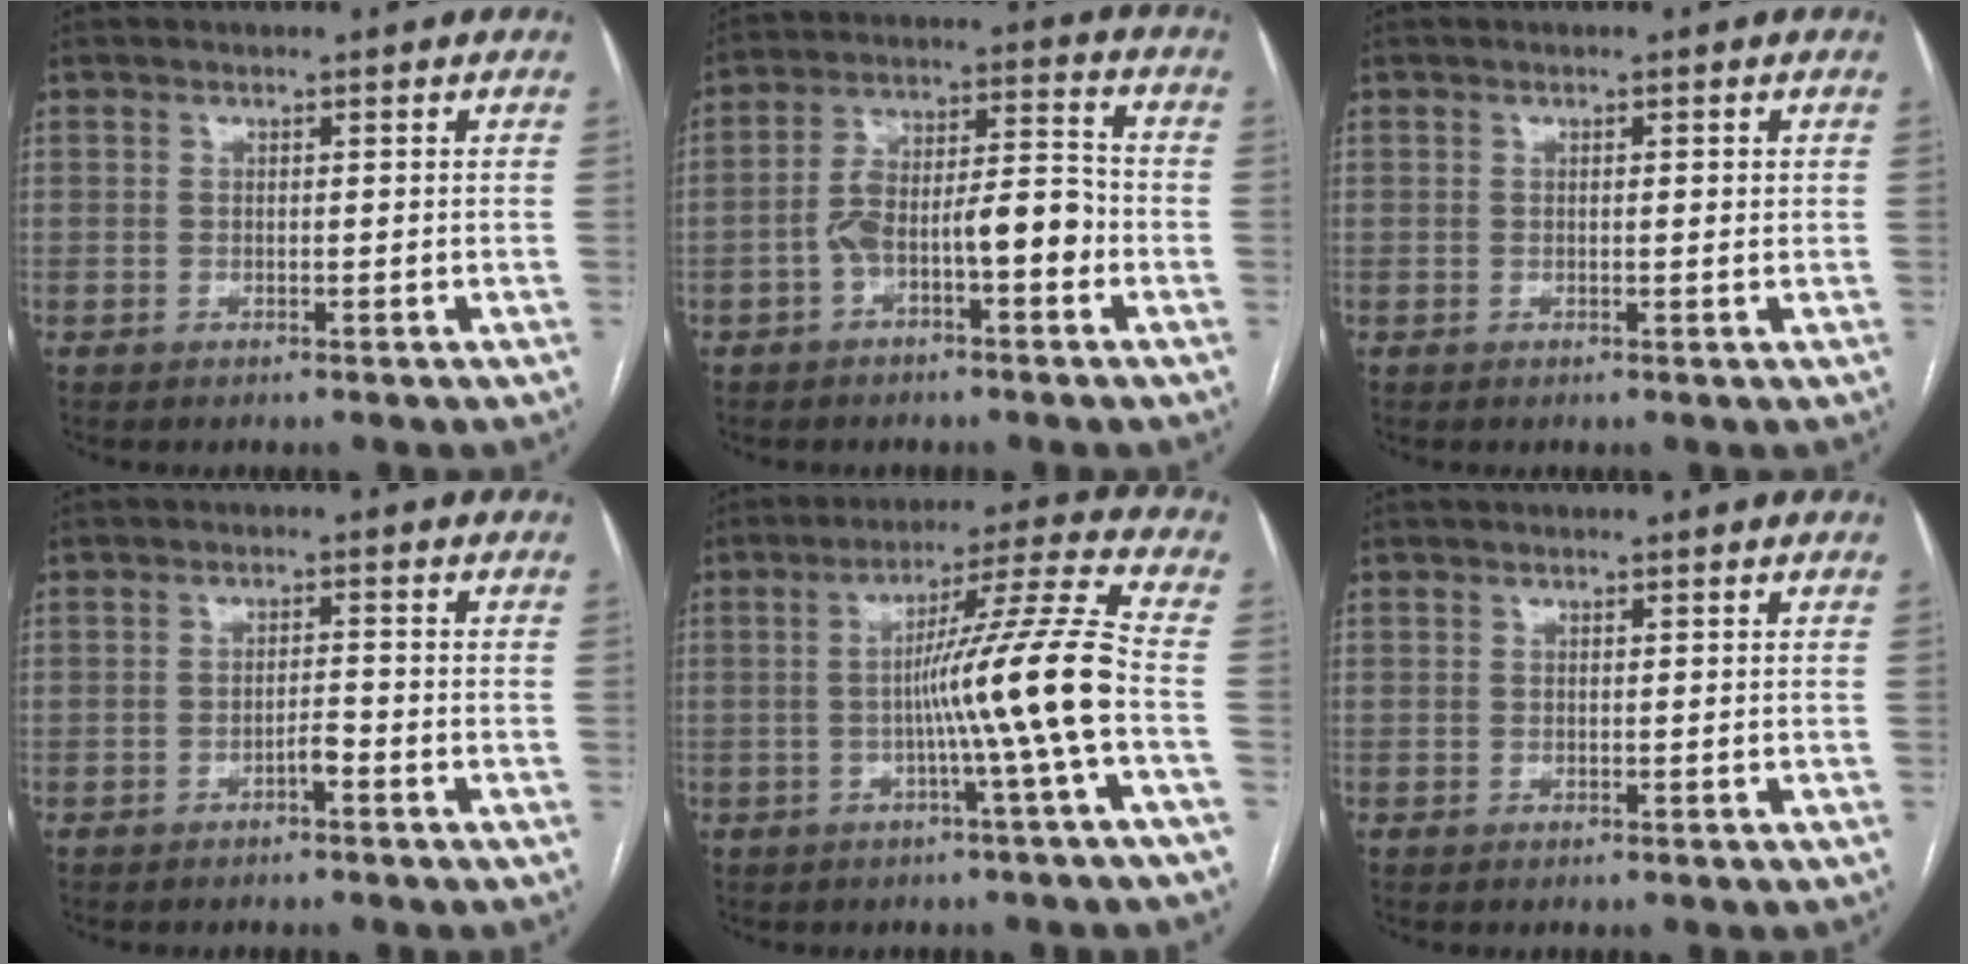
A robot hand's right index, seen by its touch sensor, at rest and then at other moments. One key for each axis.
{"total": 10.0, "fx": -3.4, "fy": 2.9, "fz": 9.0, "tx": -0.159, "ty": 0.036, "tz": -0.054}
{"total": 1.0, "fx": 0.3, "fy": 0.3, "fz": 0.9, "tx": -0.016, "ty": 0.001, "tz": 0.004}
{"total": 1.8, "fx": -1.2, "fy": 0.3, "fz": 1.4, "tx": -0.021, "ty": 0.002, "tz": -0.020}
{"total": 11.8, "fx": -2.5, "fy": -2.7, "fz": 11.2, "tx": -0.181, "ty": 0.009, "tz": -0.042}
{"total": 0.0}